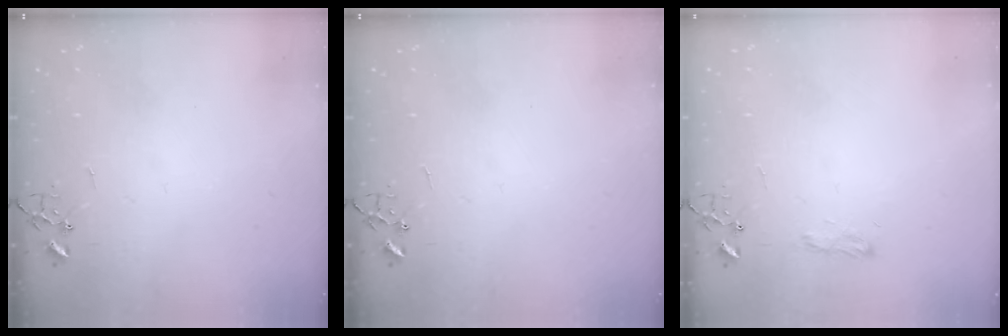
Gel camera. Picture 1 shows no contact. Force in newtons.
{"total": 0.0}
{"total": 7.9, "press": 7.8, "slide": 0.9}